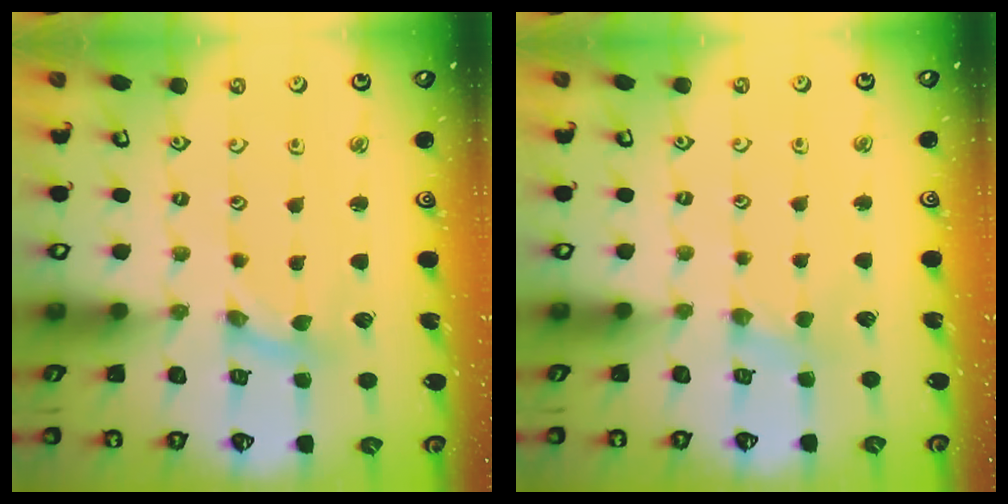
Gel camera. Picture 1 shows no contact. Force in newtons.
{"total": 1.5, "press": 1.4, "slide": 0.3}